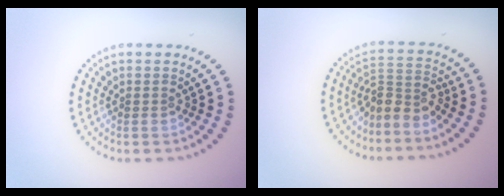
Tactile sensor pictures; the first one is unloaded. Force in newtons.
{"total": 2.8, "press": 2.0, "slide": 2.0}